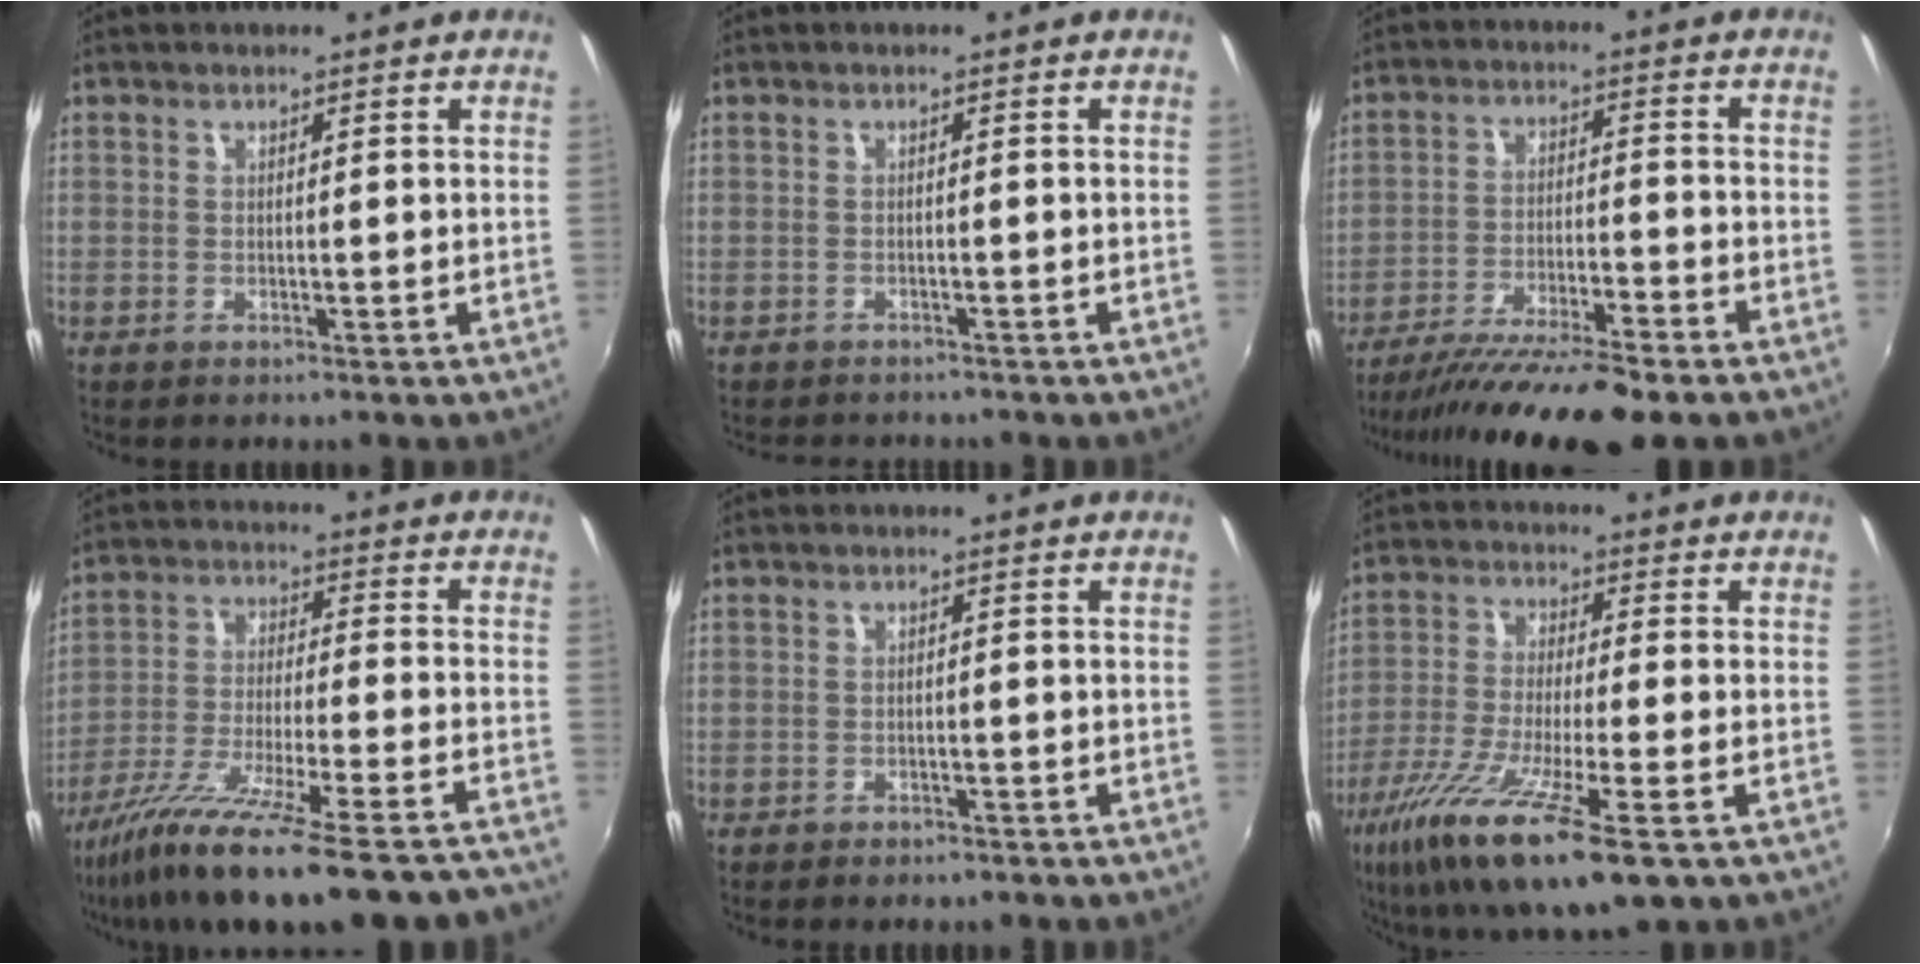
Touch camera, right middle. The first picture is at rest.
{"total": 3.3, "force": [-3.0, 1.0, 0.7], "torque": [-0.023, -0.017, -0.045]}
{"total": 14.9, "force": [-12.6, 0.6, 7.9], "torque": [-0.161, -0.035, -0.209]}
{"total": 25.1, "force": [-21.0, 2.4, 13.6], "torque": [-0.241, -0.078, -0.323]}
{"total": 3.3, "force": [-2.8, 1.3, 1.0], "torque": [-0.028, -0.013, -0.041]}
{"total": 16.9, "force": [-9.2, 2.9, 13.9], "torque": [-0.276, -0.056, -0.170]}